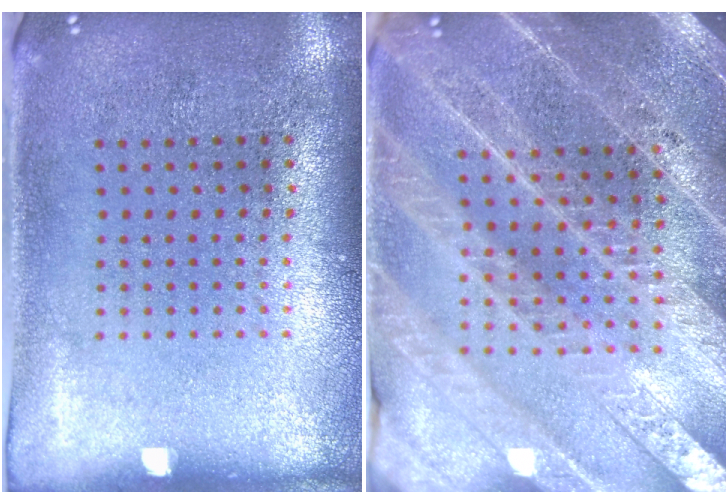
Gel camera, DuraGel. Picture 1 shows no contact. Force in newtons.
{"total": 4.0, "press": 3.7, "slide": 1.5}